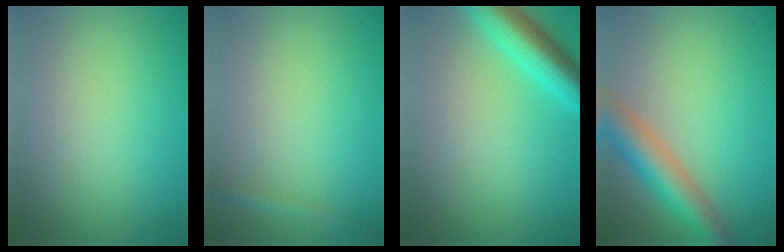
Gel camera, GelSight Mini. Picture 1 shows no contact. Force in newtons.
{"total": 1.1, "press": 1.1, "slide": 0.1}
{"total": 5.3, "press": 5.3, "slide": 0.2}
{"total": 5.8, "press": 5.8, "slide": 0.4}